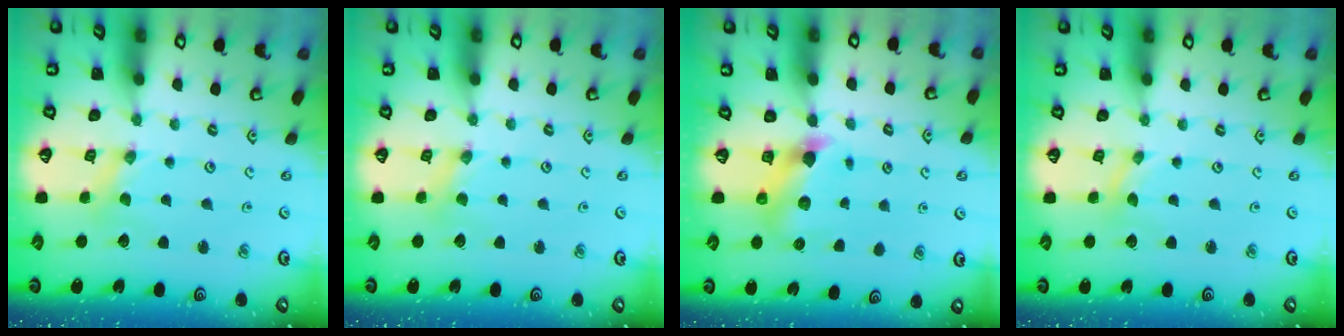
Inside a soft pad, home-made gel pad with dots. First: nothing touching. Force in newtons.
{"total": 2.3, "press": 2.3, "slide": 0.3}
{"total": 6.1, "press": 6.1, "slide": 0.2}
{"total": 0.0}